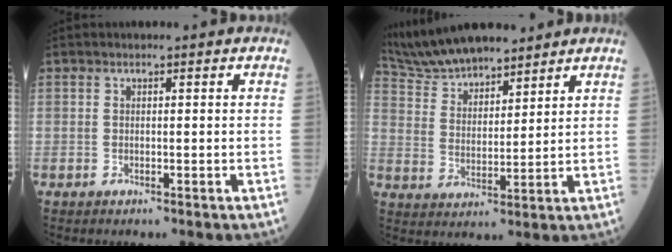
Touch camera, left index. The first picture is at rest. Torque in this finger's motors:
{"motor_torque": [0.65, -0.65, 0.28, 0.05]}